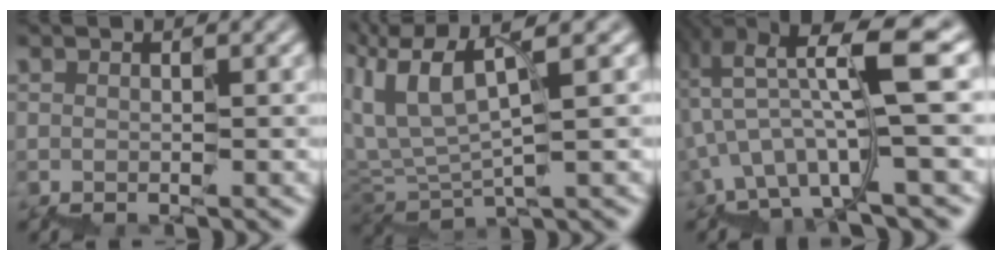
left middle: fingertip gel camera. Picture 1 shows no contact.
{"total": 5.0, "force": [2.6, 2.3, 3.7], "torque": [-0.100, 0.012, 0.050]}
{"total": 7.5, "force": [-1.2, 1.9, 7.1], "torque": [-0.134, 0.016, -0.028]}